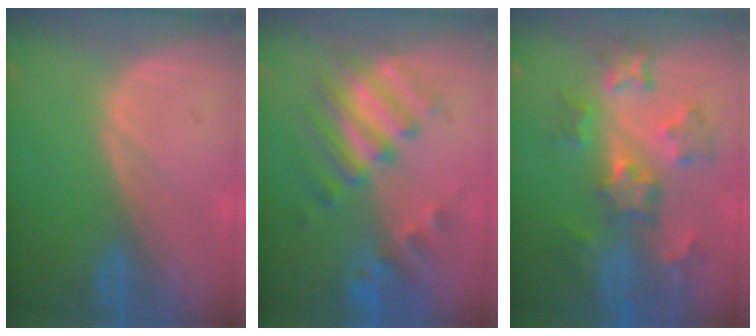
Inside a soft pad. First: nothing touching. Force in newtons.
{"total": 8.0, "press": 7.7, "slide": 2.3}
{"total": 8.2, "press": 7.7, "slide": 2.6}